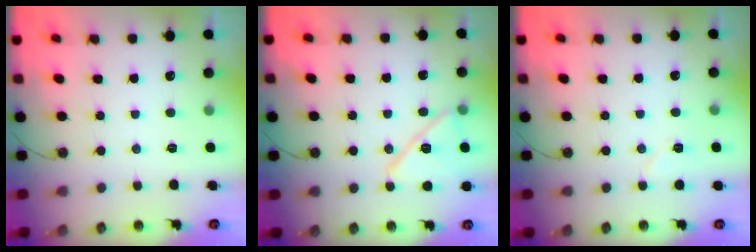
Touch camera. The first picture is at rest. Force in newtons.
{"total": 13.9, "press": 13.9, "slide": 0.3}
{"total": 4.3, "press": 4.3, "slide": 0.4}